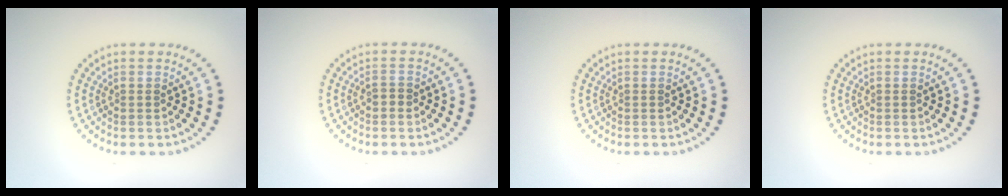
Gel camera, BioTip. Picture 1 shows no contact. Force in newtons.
{"total": 0.8, "press": 0.8, "slide": 0.1}
{"total": 0.0}
{"total": 0.0}